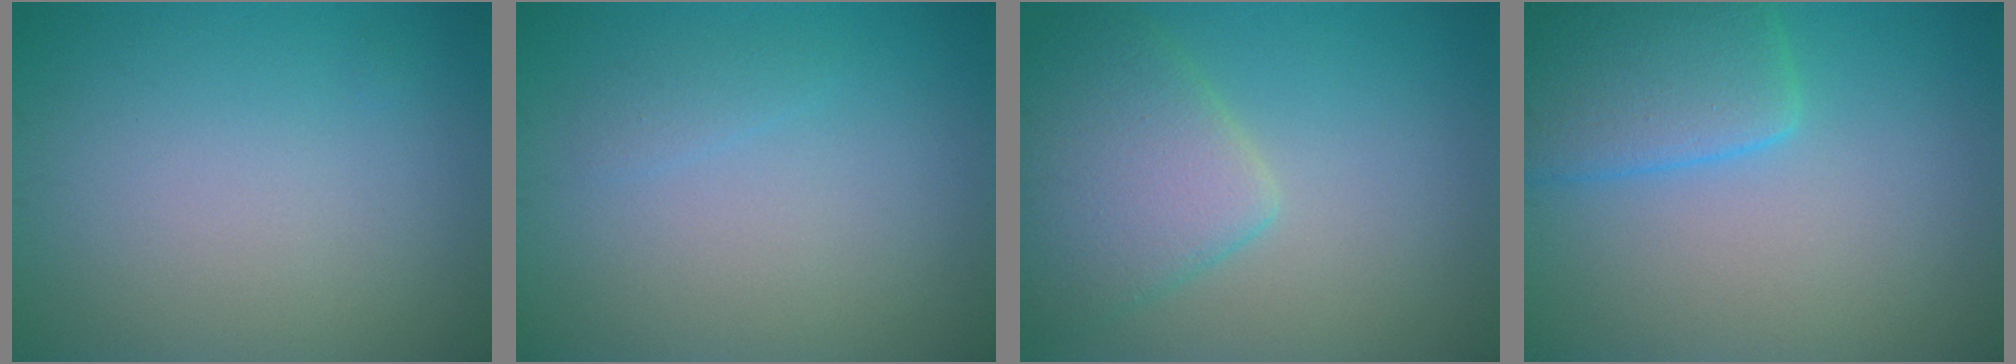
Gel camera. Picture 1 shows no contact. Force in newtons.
{"total": 0.8, "press": 0.8, "slide": 0.0}
{"total": 5.4, "press": 5.4, "slide": 0.3}
{"total": 5.4, "press": 5.4, "slide": 0.3}